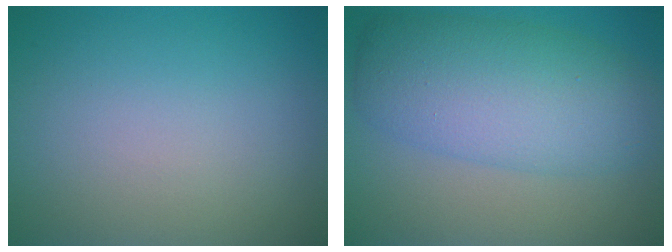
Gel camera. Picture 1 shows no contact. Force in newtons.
{"total": 7.9, "press": 7.9, "slide": 0.0}